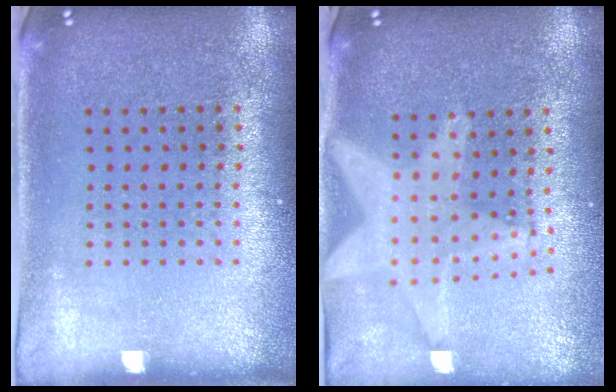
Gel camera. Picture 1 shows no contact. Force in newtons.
{"total": 2.3, "press": 1.9, "slide": 1.3}